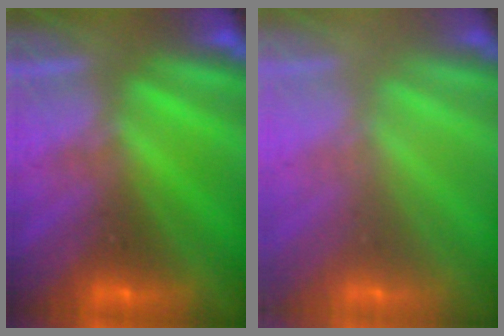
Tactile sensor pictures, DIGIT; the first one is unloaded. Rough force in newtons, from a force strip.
{"total": 2.4}